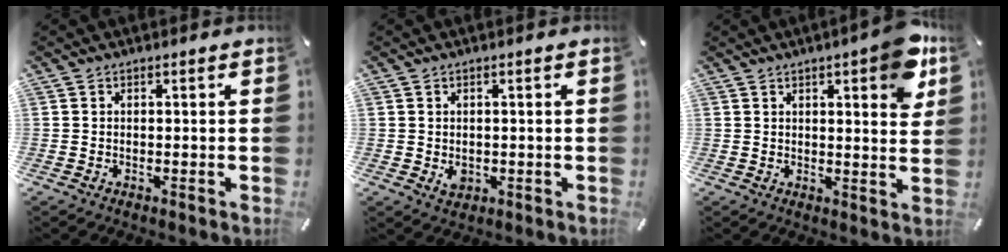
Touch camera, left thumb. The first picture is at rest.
{"total": 2.6, "force": [-0.2, 2.2, 1.3], "torque": [-0.007, -0.004, -0.006]}
{"total": 8.2, "force": [4.8, 2.4, 6.2], "torque": [-0.080, -0.026, 0.077]}